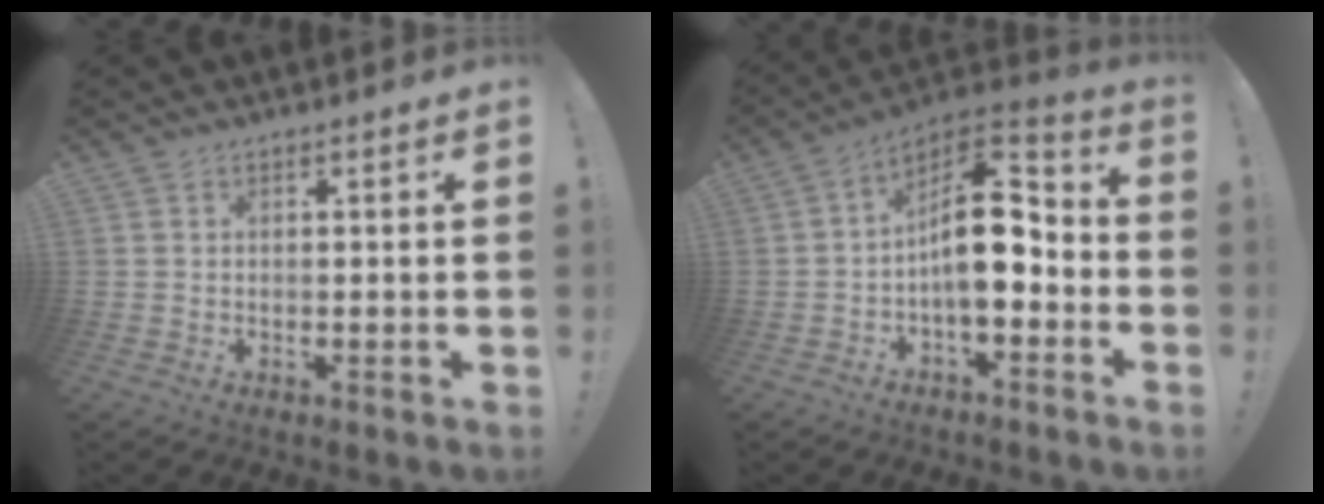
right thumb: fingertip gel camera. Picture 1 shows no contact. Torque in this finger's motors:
{"motor_torque": [2.53, 1.87, 1.60, -0.60, 0.49]}